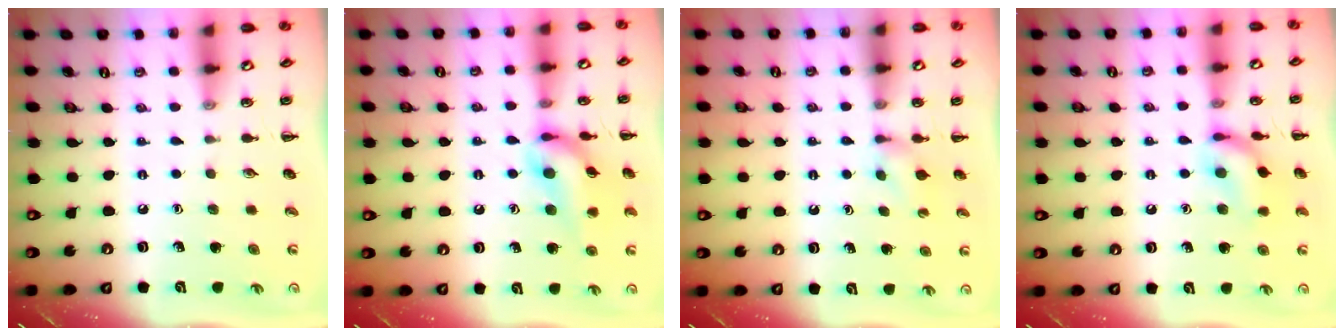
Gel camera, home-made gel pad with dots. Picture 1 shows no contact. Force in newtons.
{"total": 13.9, "press": 13.8, "slide": 1.6}
{"total": 3.8, "press": 3.6, "slide": 1.3}
{"total": 12.8, "press": 12.7, "slide": 1.2}